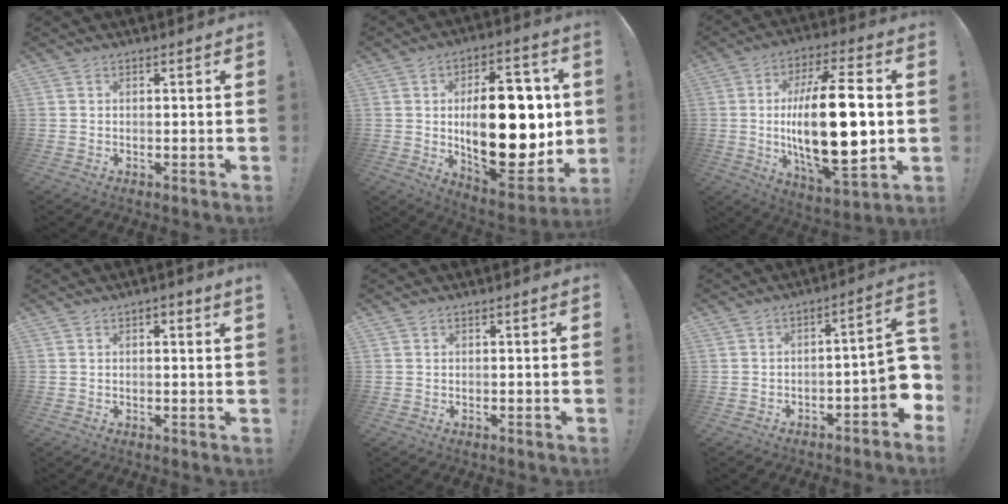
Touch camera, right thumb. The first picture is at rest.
{"total": 27.9, "force": [0.6, 14.4, 23.9], "torque": [-0.369, -0.012, 0.025]}
{"total": 25.4, "force": [-0.2, 9.3, 23.7], "torque": [-0.430, -0.007, -0.007]}
{"total": 1.7, "force": [0.9, 0.2, 1.4], "torque": [-0.021, -0.003, 0.014]}
{"total": 0.0}
{"total": 6.7, "force": [-1.8, 2.2, 6.1], "torque": [-0.076, 0.002, -0.031]}